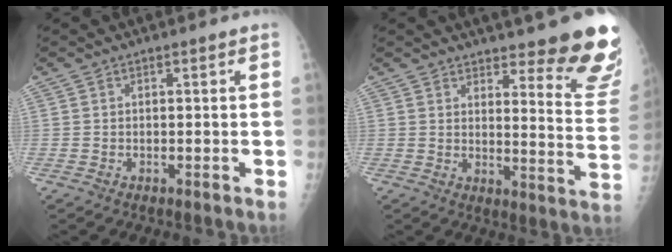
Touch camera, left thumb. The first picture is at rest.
{"total": 14.9, "force": [12.0, 3.3, 8.1], "torque": [-0.059, -0.102, 0.139]}